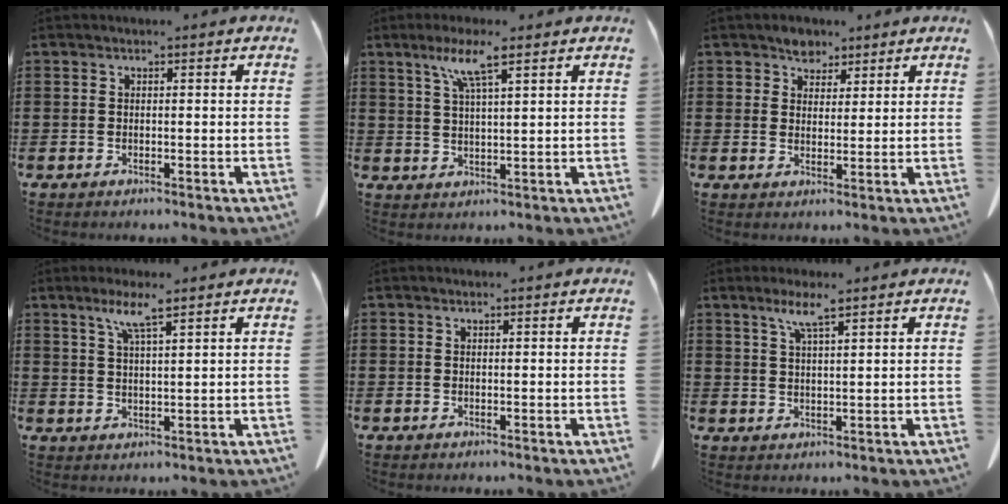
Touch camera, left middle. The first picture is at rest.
{"total": 6.2, "force": [3.8, 0.7, 4.8], "torque": [-0.105, 0.006, 0.064]}
{"total": 3.6, "force": [2.8, 2.3, 0.4], "torque": [-0.022, 0.009, 0.052]}
{"total": 4.9, "force": [3.3, 0.4, 3.6], "torque": [-0.080, 0.003, 0.056]}
{"total": 0.0}
{"total": 4.1, "force": [2.8, 0.4, 3.0], "torque": [-0.067, 0.004, 0.048]}